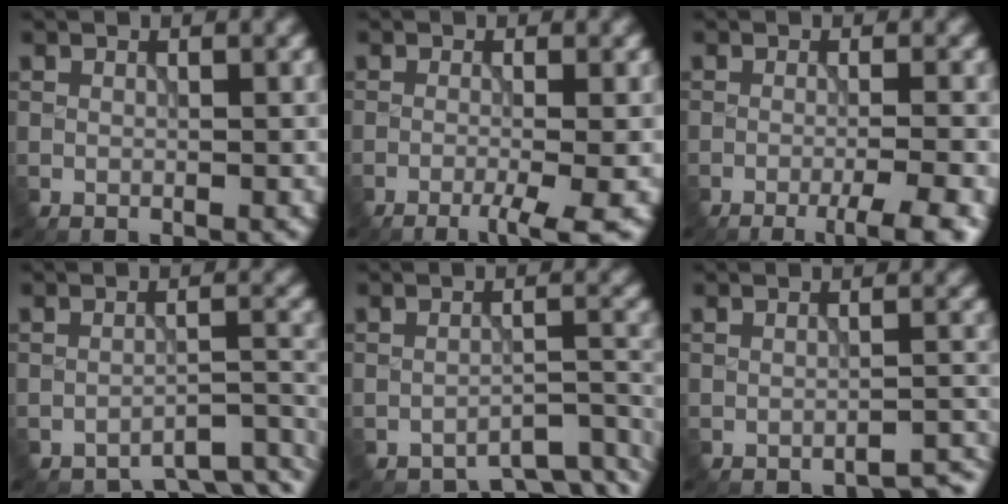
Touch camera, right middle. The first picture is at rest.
{"total": 3.0, "force": [-1.6, 0.1, 2.6], "torque": [-0.040, -0.002, -0.036]}
{"total": 4.3, "force": [-2.5, 0.5, 3.5], "torque": [-0.049, 0.000, -0.041]}
{"total": 4.4, "force": [-4.1, 1.0, 1.5], "torque": [-0.019, -0.012, -0.051]}
{"total": 4.5, "force": [-4.0, 1.2, 1.6], "torque": [-0.020, -0.013, -0.050]}
{"total": 1.8, "force": [-1.8, 0.1, 0.3], "torque": [0.003, 0.002, -0.026]}